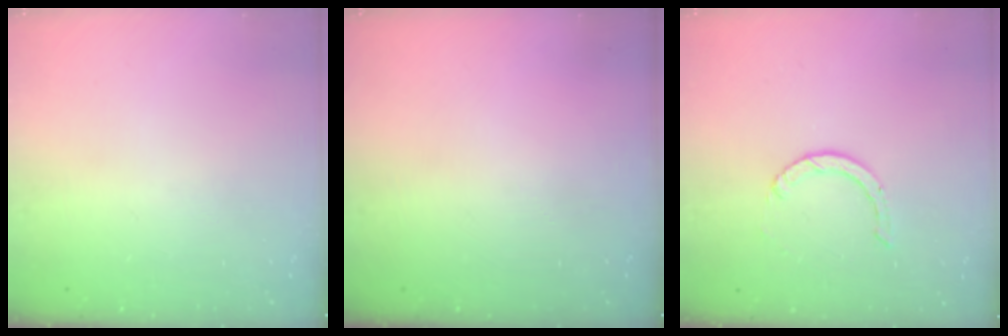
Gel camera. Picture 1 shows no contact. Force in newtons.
{"total": 0.0}
{"total": 0.9, "press": 0.9, "slide": 0.1}